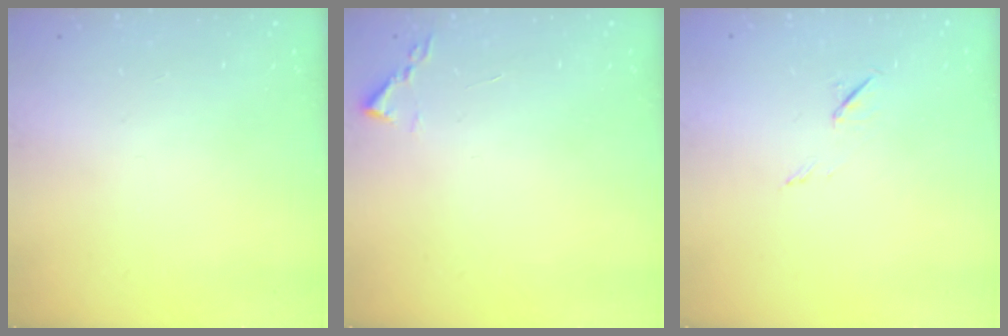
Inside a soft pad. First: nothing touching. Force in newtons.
{"total": 1.9, "press": 1.8, "slide": 0.3}
{"total": 5.5, "press": 5.3, "slide": 1.5}